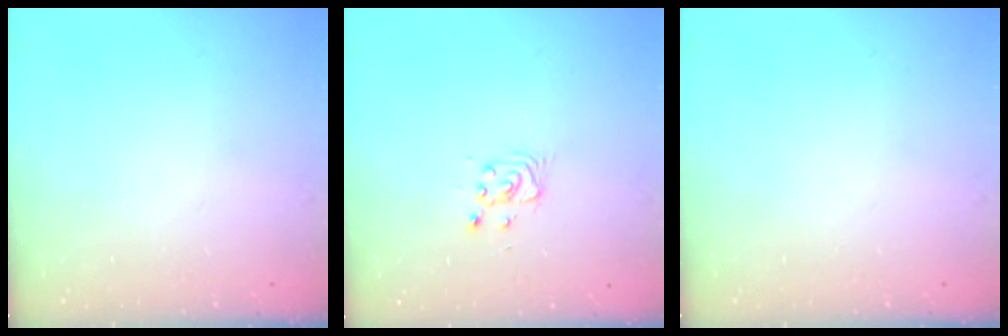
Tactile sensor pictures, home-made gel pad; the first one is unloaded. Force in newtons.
{"total": 2.8, "press": 2.8, "slide": 0.4}
{"total": 0.0}